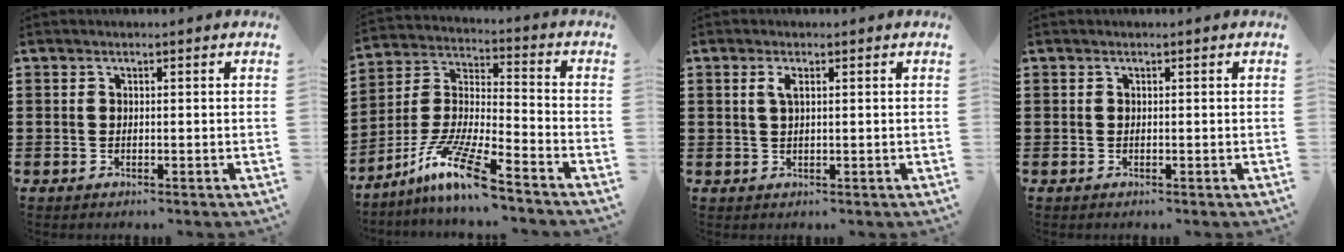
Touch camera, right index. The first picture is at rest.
{"total": 11.3, "force": [-8.5, 0.5, 7.4], "torque": [-0.164, -0.005, -0.172]}
{"total": 1.7, "force": [0.5, 0.5, 1.5], "torque": [-0.032, 0.005, 0.008]}
{"total": 0.0}